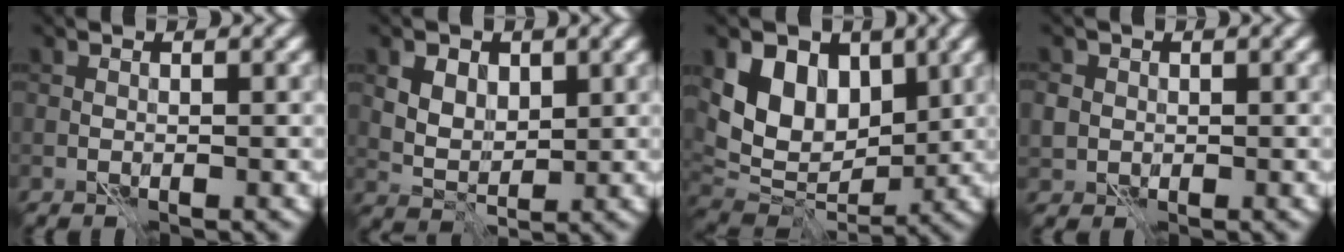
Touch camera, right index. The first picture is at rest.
{"total": 4.6, "force": [2.0, 3.2, 2.6], "torque": [-0.055, 0.004, 0.035]}
{"total": 7.8, "force": [2.7, 5.5, 4.7], "torque": [-0.085, -0.016, 0.044]}
{"total": 3.0, "force": [0.3, 2.8, 1.0], "torque": [-0.019, 0.008, 0.001]}